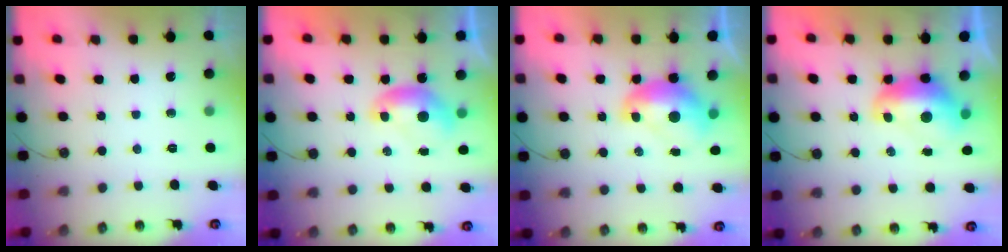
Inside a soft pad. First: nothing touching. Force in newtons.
{"total": 0.0}
{"total": 2.8, "press": 2.8, "slide": 0.4}
{"total": 2.4, "press": 2.4, "slide": 0.6}